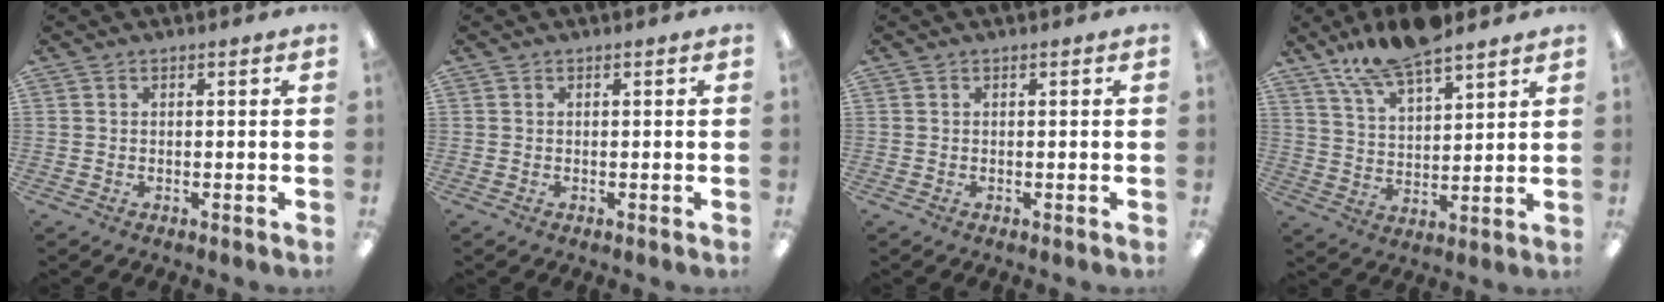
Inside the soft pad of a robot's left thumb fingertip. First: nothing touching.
{"total": 0.0}
{"total": 0.0}
{"total": 12.6, "force": [10.2, 3.8, 6.3], "torque": [-0.125, -0.049, 0.184]}